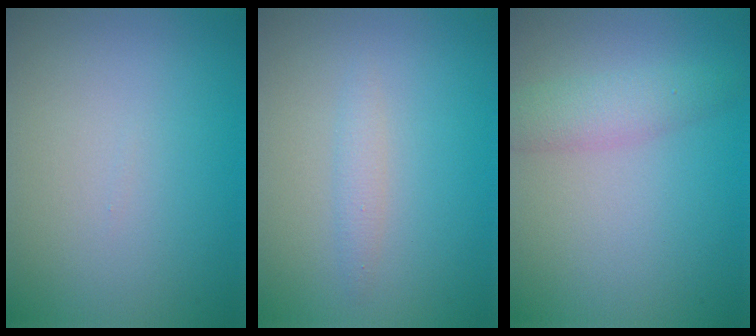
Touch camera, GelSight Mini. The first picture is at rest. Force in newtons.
{"total": 1.2, "press": 1.2, "slide": 0.0}
{"total": 2.7, "press": 2.7, "slide": 0.0}